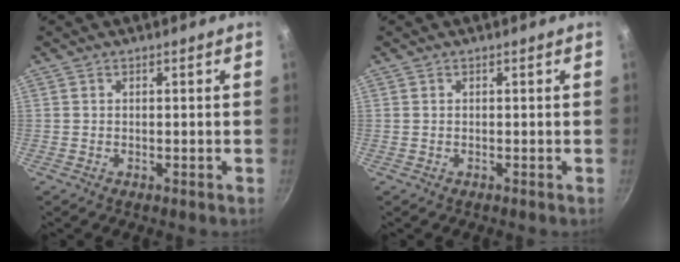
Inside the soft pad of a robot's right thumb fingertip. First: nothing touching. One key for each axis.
{"total": 0.0}